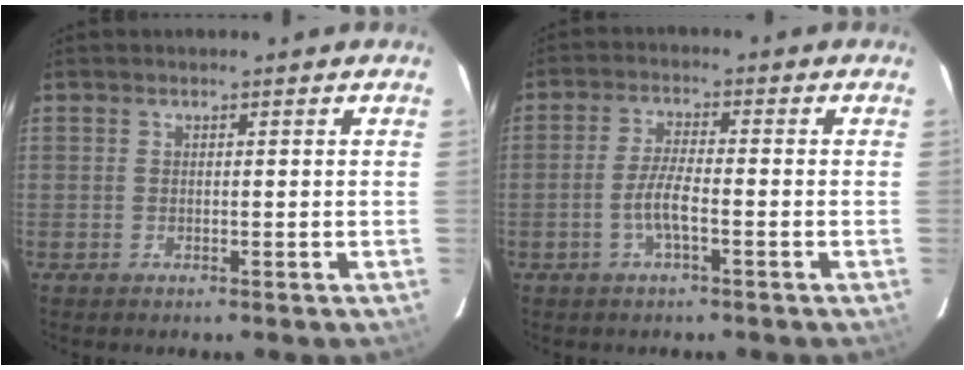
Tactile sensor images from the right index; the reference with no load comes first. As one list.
[{"total": 4.8, "force": [-1.9, 0.7, 4.3], "torque": [-0.091, 0.002, -0.039]}]